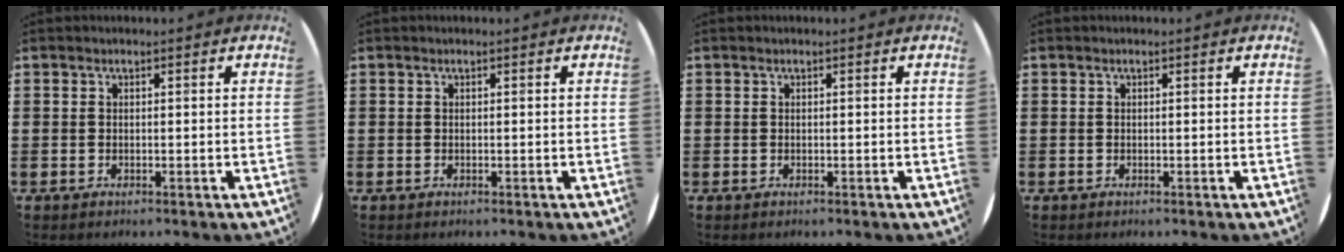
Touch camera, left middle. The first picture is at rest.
{"total": 0.0}
{"total": 0.0}
{"total": 0.0}